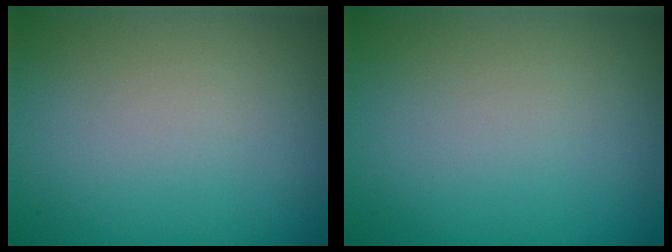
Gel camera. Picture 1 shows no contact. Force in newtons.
{"total": 0.0}